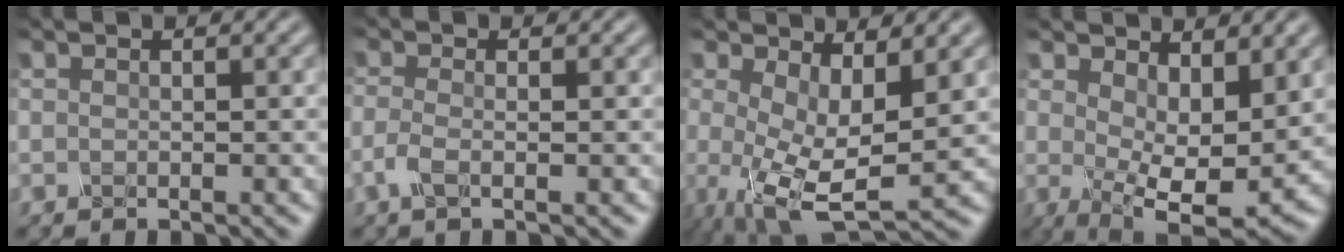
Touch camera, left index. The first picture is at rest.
{"total": 1.2, "force": [-0.8, 0.1, 0.8], "torque": [-0.035, -0.003, -0.008]}
{"total": 7.1, "force": [-0.5, 2.5, 6.7], "torque": [-0.143, -0.013, 0.012]}
{"total": 8.0, "force": [0.5, 3.2, 7.3], "torque": [-0.132, -0.014, 0.028]}